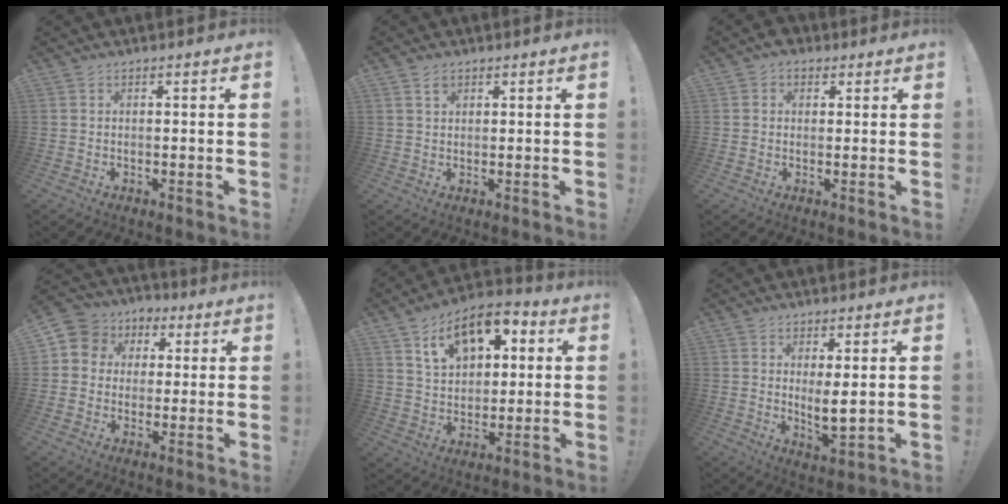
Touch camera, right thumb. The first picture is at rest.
{"total": 2.3, "force": [1.5, 1.4, 1.1], "torque": [-0.001, -0.008, 0.023]}
{"total": 3.4, "force": [0.8, 3.0, 1.4], "torque": [-0.020, 0.002, 0.015]}
{"total": 7.6, "force": [1.3, 7.3, 2.0], "torque": [-0.027, 0.002, 0.029]}
{"total": 14.5, "force": [7.2, 9.3, 8.5], "torque": [-0.132, -0.031, 0.132]}
{"total": 6.2, "force": [1.7, 1.3, 5.8], "torque": [-0.082, -0.029, 0.028]}